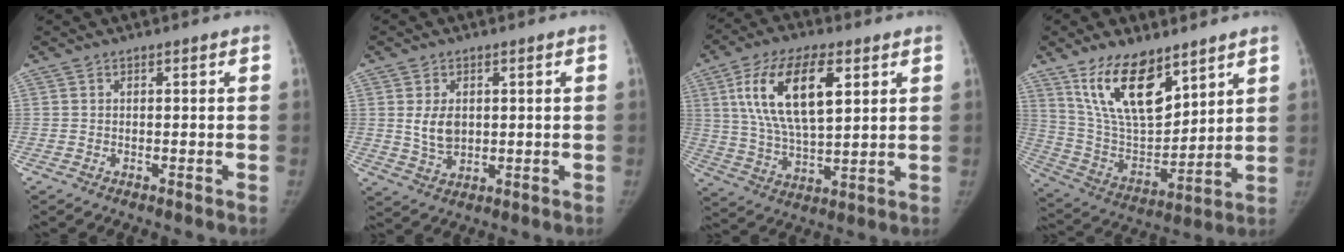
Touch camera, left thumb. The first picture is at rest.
{"total": 5.6, "force": [0.9, 3.9, 3.9], "torque": [-0.055, -0.012, 0.027]}
{"total": 17.4, "force": [6.1, 7.7, 14.3], "torque": [-0.250, -0.013, 0.114]}
{"total": 17.7, "force": [11.0, 8.0, 11.3], "torque": [-0.161, -0.061, 0.220]}